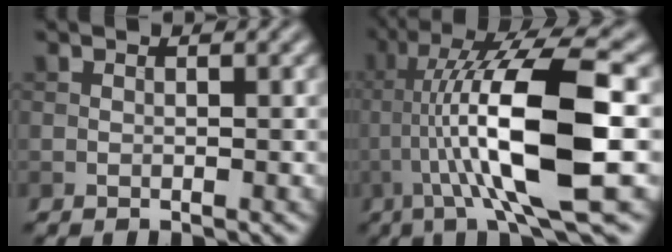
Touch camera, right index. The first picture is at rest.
{"total": 12.9, "force": [-1.5, 2.5, 12.5], "torque": [-0.218, 0.016, -0.025]}